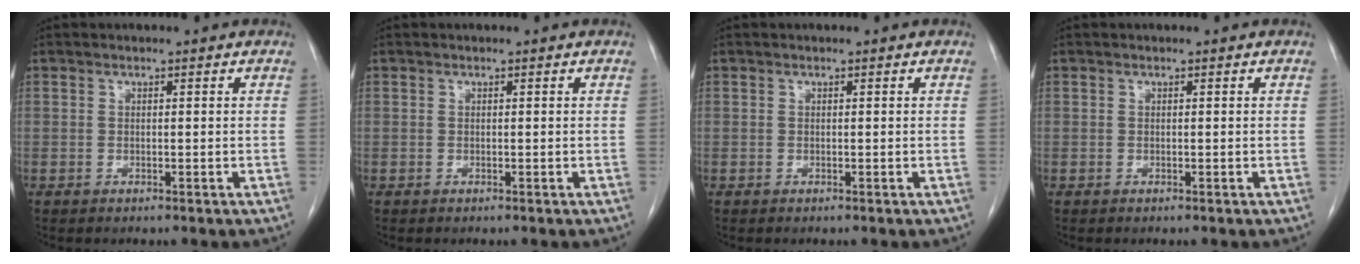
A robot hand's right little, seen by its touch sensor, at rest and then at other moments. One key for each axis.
{"total": 0.0}
{"total": 0.0}
{"total": 0.0}